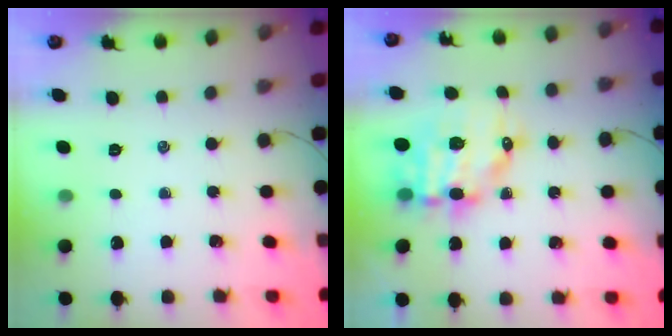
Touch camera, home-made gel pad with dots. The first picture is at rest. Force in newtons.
{"total": 12.1, "press": 11.8, "slide": 2.7}